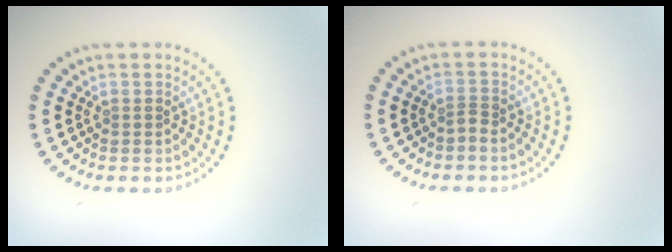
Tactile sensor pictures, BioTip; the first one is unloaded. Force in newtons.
{"total": 0.5, "press": 0.3, "slide": 0.4}